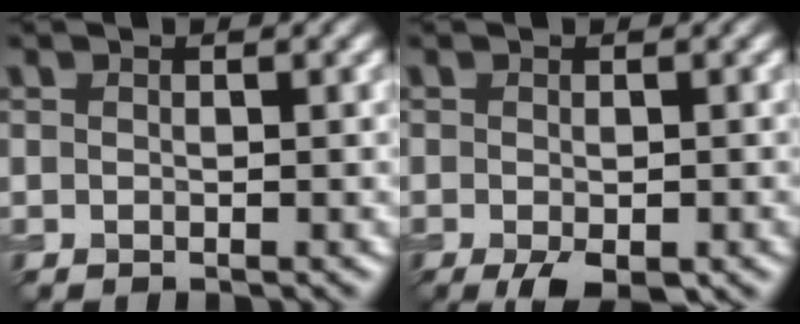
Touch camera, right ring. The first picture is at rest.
{"total": 3.9, "force": [-2.0, 1.5, 3.0], "torque": [-0.047, -0.008, -0.027]}